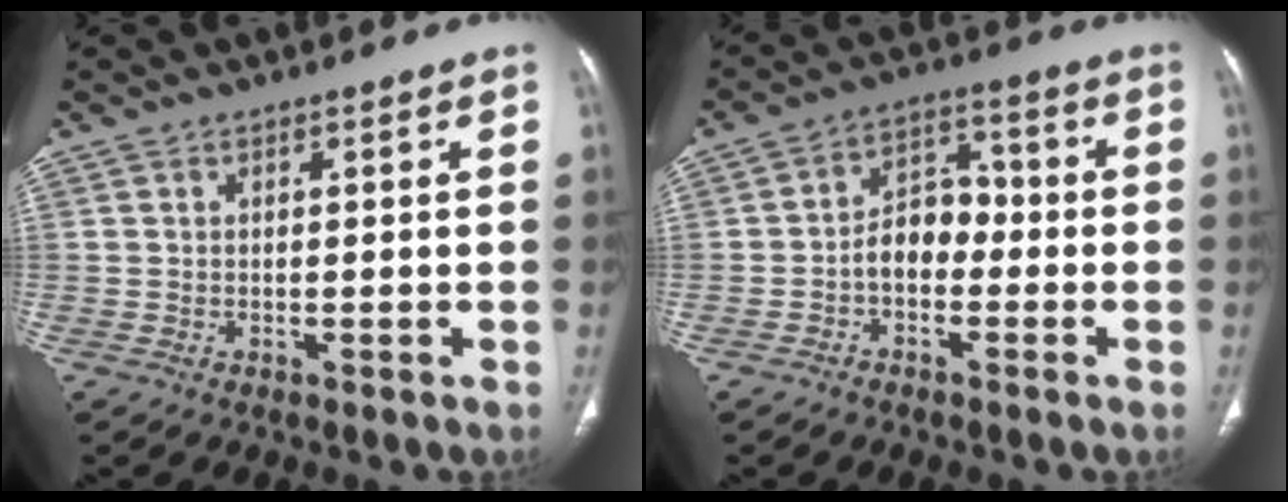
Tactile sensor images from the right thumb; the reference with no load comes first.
{"total": 7.1, "force": [-1.9, 5.0, 4.6], "torque": [-0.048, 0.037, -0.046]}